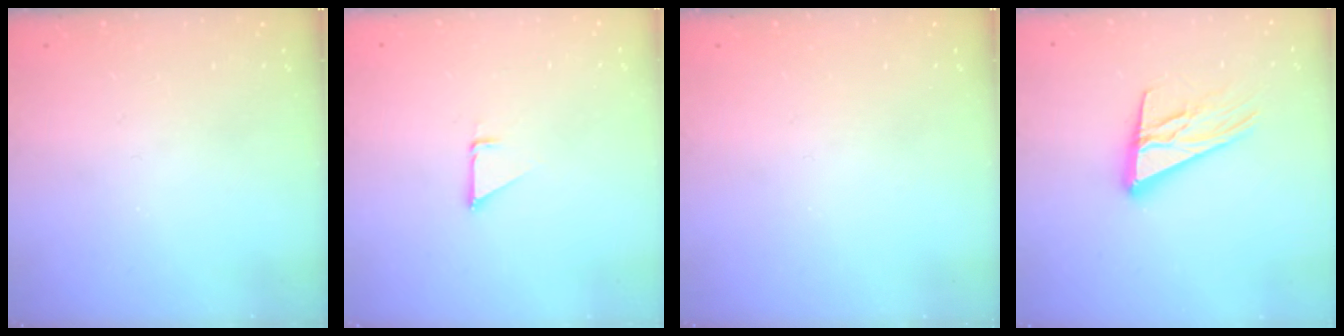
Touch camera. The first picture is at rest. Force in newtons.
{"total": 1.5, "press": 1.5, "slide": 0.1}
{"total": 0.0}
{"total": 14.9, "press": 14.6, "slide": 2.9}